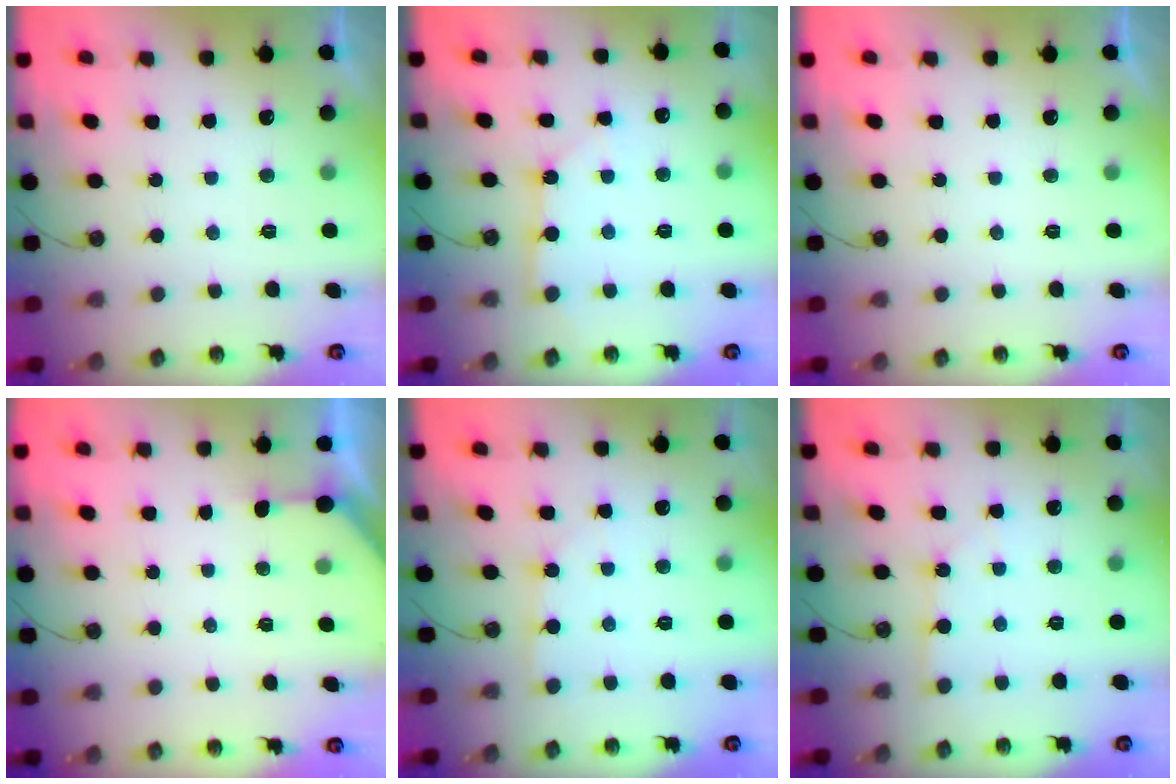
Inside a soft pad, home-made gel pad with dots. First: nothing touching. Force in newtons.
{"total": 2.7, "press": 2.7, "slide": 0.3}
{"total": 0.0}
{"total": 2.0, "press": 2.0, "slide": 0.2}
{"total": 1.9, "press": 1.9, "slide": 0.2}
{"total": 2.1, "press": 2.1, "slide": 0.2}